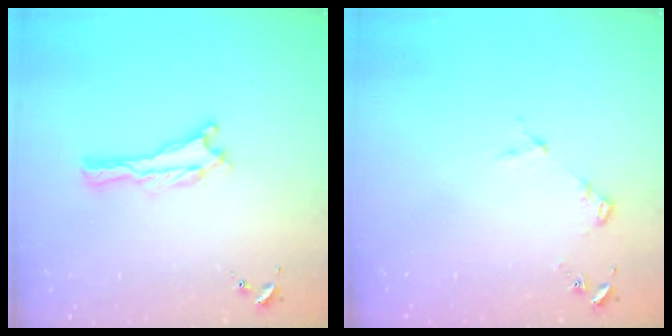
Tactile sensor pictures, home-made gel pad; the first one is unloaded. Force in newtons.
{"total": 4.0, "press": 4.0, "slide": 0.4}